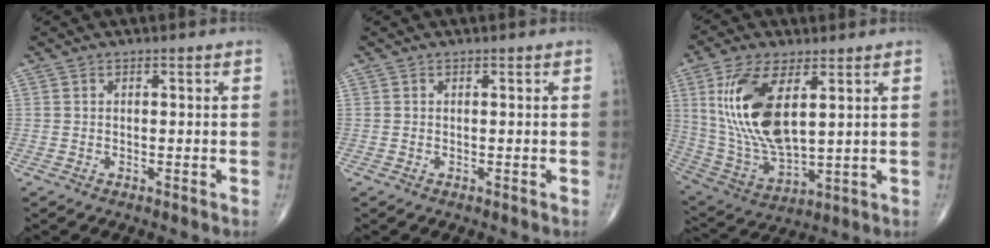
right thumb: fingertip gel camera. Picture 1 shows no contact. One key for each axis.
{"total": 0.0}
{"total": 17.6, "fx": 4.9, "fy": 7.9, "fz": 15.0, "tx": -0.304, "ty": -0.024, "tz": 0.107}